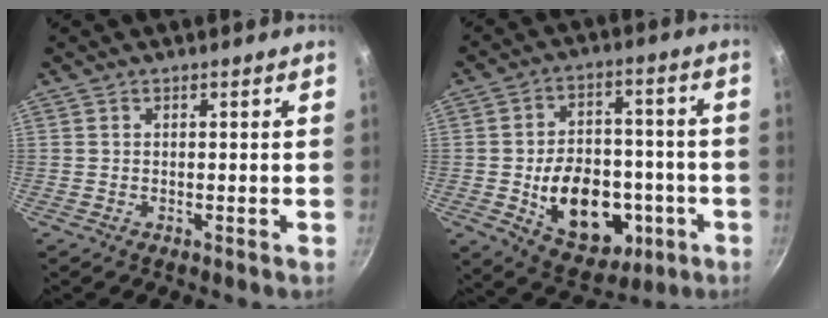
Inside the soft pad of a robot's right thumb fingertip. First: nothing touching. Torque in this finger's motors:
{"motor_torque": [-0.19, 0.86, 0.07, 0.20, 0.14]}